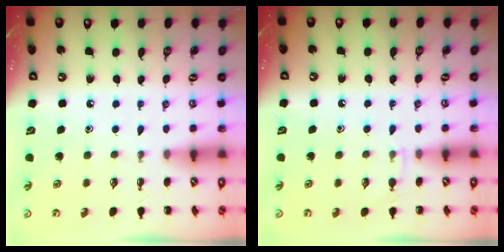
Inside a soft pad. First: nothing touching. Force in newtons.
{"total": 4.3, "press": 3.9, "slide": 1.7}